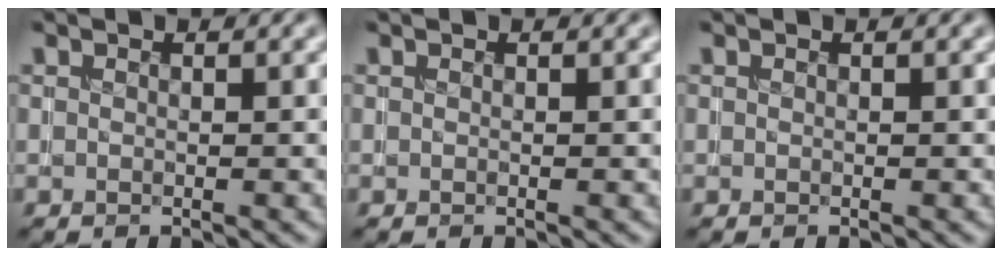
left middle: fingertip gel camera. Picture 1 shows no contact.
{"total": 0.0}
{"total": 0.0}